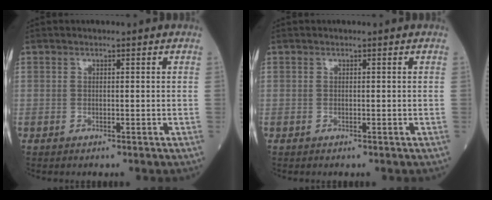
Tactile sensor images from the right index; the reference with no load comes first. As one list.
[{"total": 0.0}]